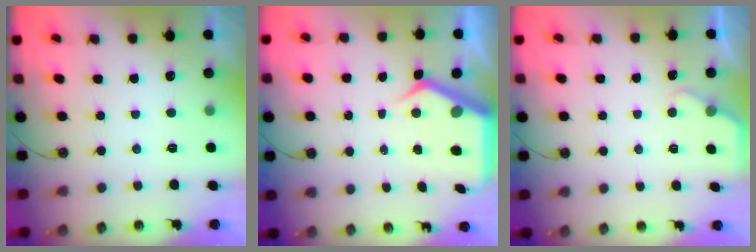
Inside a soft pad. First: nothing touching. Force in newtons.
{"total": 6.8, "press": 6.8, "slide": 0.6}
{"total": 1.7, "press": 1.7, "slide": 0.3}